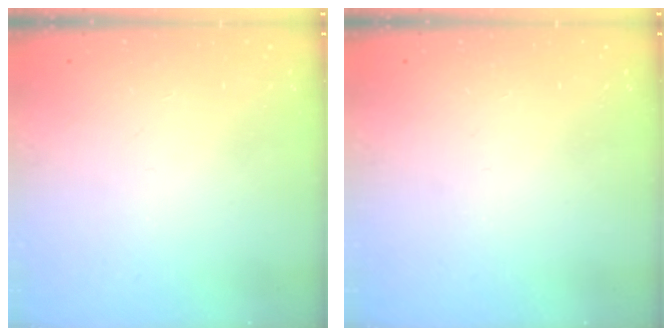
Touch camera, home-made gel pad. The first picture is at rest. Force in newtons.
{"total": 0.0}